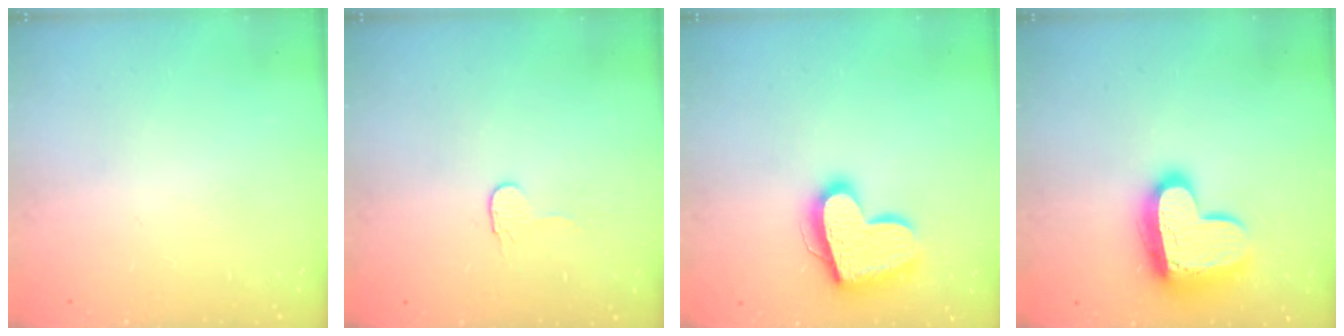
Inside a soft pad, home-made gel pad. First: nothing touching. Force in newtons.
{"total": 3.2, "press": 3.2, "slide": 0.3}
{"total": 17.7, "press": 17.7, "slide": 1.5}
{"total": 16.2, "press": 16.1, "slide": 1.4}